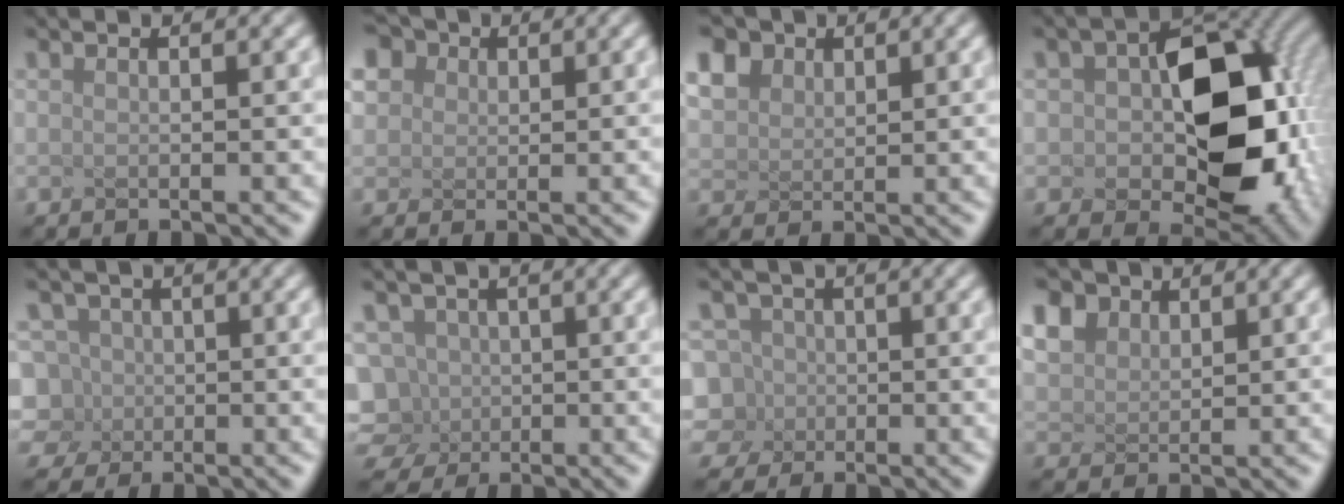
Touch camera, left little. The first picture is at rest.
{"total": 3.0, "force": [1.8, 2.3, 0.7], "torque": [-0.067, 0.009, 0.064]}
{"total": 2.8, "force": [1.8, 2.0, 0.7], "torque": [-0.074, 0.009, 0.068]}
{"total": 10.6, "force": [-1.3, 6.2, 8.4], "torque": [-0.134, -0.011, 0.022]}
{"total": 3.0, "force": [-1.6, 2.5, 0.0], "torque": [-0.040, 0.012, 0.004]}
{"total": 3.6, "force": [-2.0, 2.9, 0.5], "torque": [-0.047, 0.001, 0.008]}
{"total": 3.4, "force": [-2.0, 2.8, -0.1], "torque": [-0.027, 0.012, -0.008]}
{"total": 2.3, "force": [1.6, 1.7, 0.5], "torque": [-0.065, 0.004, 0.067]}